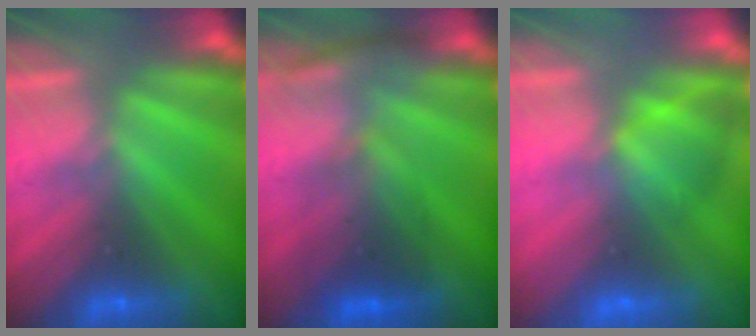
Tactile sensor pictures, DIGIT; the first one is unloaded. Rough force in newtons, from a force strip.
{"total": 2.7}
{"total": 2.9}